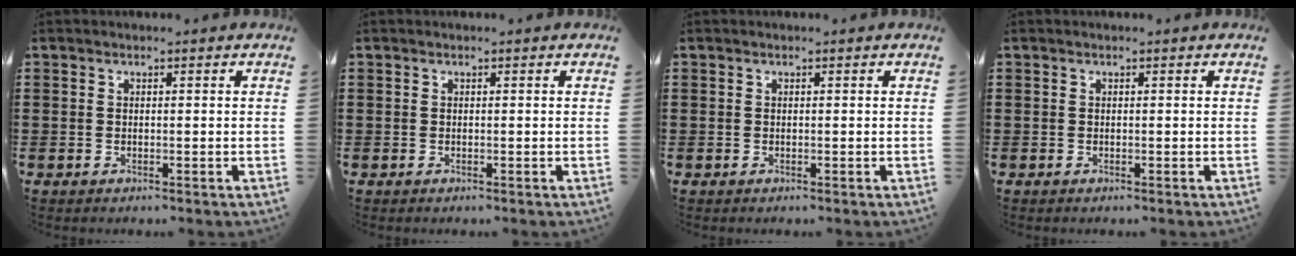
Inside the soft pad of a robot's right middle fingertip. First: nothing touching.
{"total": 0.0}
{"total": 0.0}
{"total": 0.0}